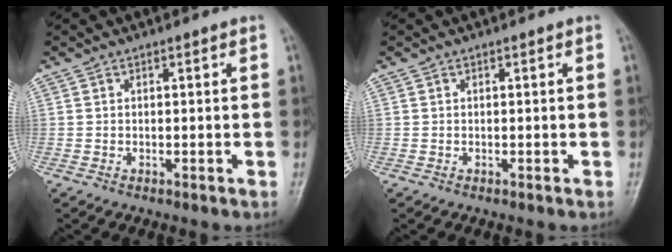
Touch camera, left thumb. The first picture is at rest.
{"total": 0.0}